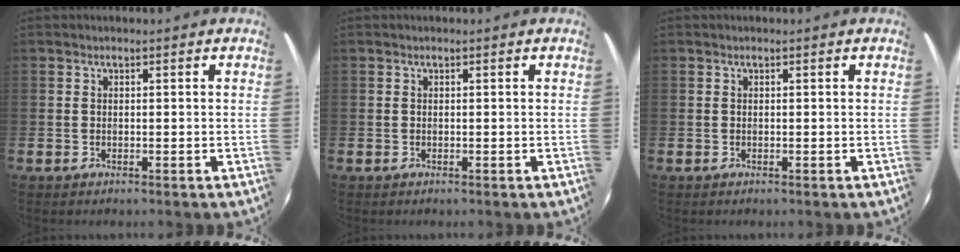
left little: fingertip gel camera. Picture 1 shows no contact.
{"total": 0.0}
{"total": 0.0}